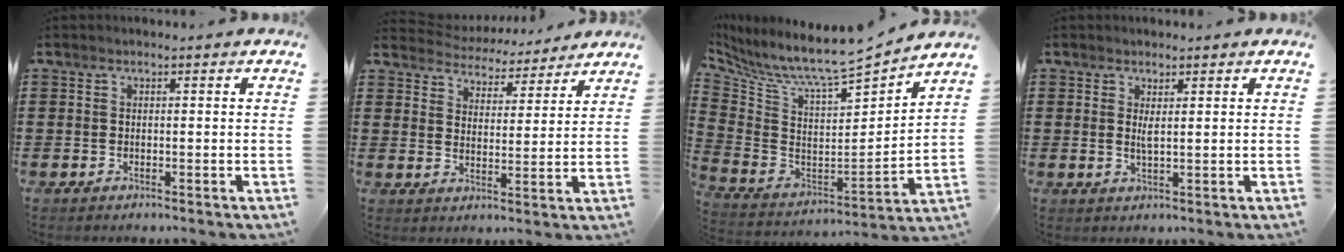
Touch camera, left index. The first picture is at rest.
{"total": 4.5, "force": [4.5, 0.4, -0.2], "torque": [-0.023, -0.030, 0.075]}
{"total": 6.7, "force": [6.1, 0.5, 2.9], "torque": [-0.088, -0.066, 0.094]}
{"total": 1.8, "force": [0.9, 0.5, 1.4], "torque": [-0.031, 0.001, 0.016]}